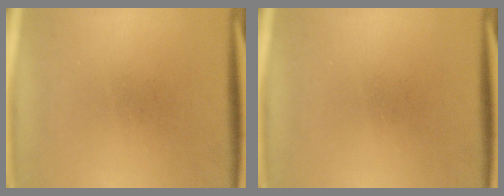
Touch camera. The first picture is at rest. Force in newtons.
{"total": 0.0}